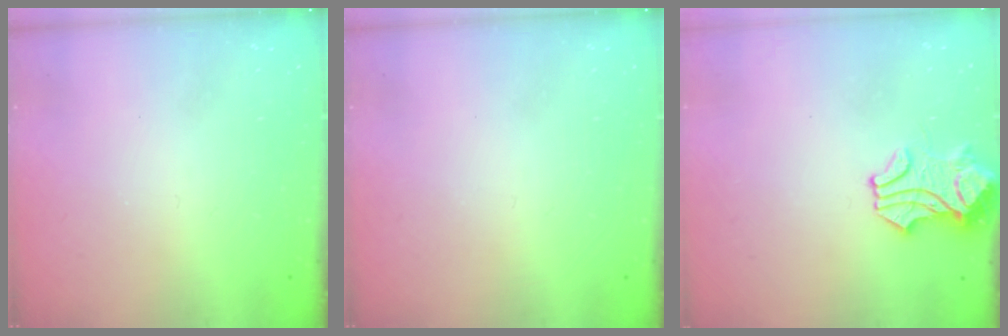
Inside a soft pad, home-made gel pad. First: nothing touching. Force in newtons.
{"total": 0.0}
{"total": 1.9, "press": 1.7, "slide": 0.8}